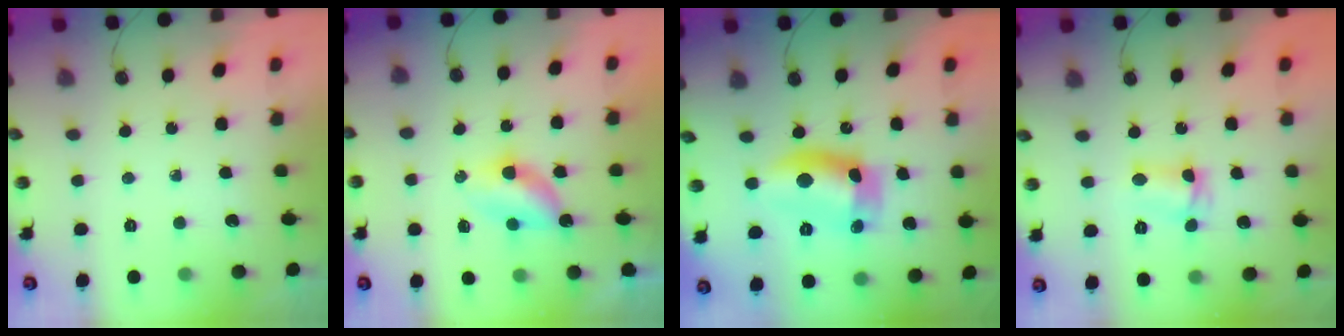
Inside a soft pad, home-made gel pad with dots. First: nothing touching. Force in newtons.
{"total": 4.5, "press": 4.5, "slide": 0.6}
{"total": 12.9, "press": 12.8, "slide": 1.0}
{"total": 4.7, "press": 4.6, "slide": 1.3}